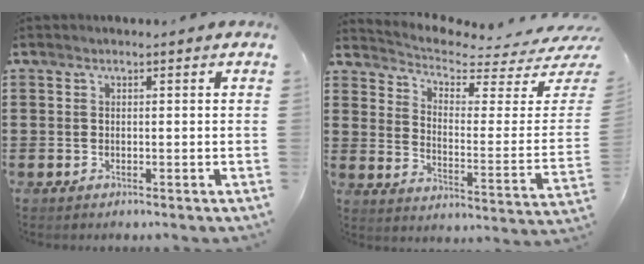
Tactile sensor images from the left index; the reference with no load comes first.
{"total": 4.0, "force": [3.7, 0.8, 1.5], "torque": [-0.055, -0.042, 0.057]}